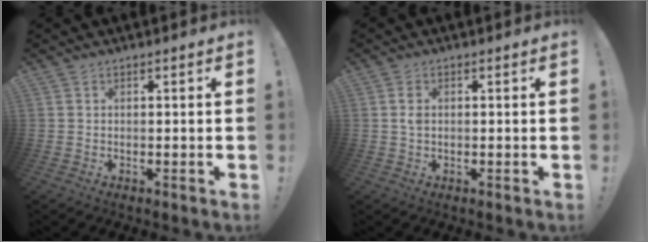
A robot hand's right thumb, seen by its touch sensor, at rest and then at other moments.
{"total": 2.0, "force": [0.2, 1.2, 1.6], "torque": [-0.036, 0.007, 0.003]}